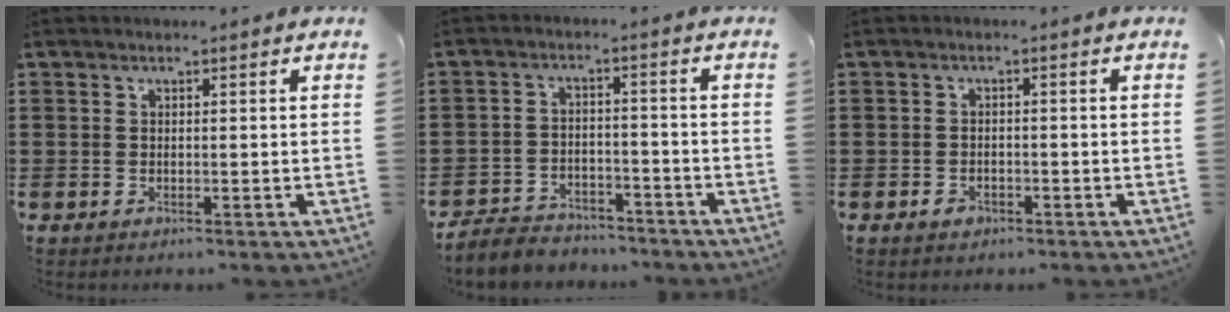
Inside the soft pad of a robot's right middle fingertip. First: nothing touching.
{"total": 4.1, "force": [-3.9, 1.0, 0.2], "torque": [-0.016, 0.003, -0.084]}
{"total": 1.2, "force": [-0.9, 0.7, 0.5], "torque": [-0.012, -0.002, -0.017]}